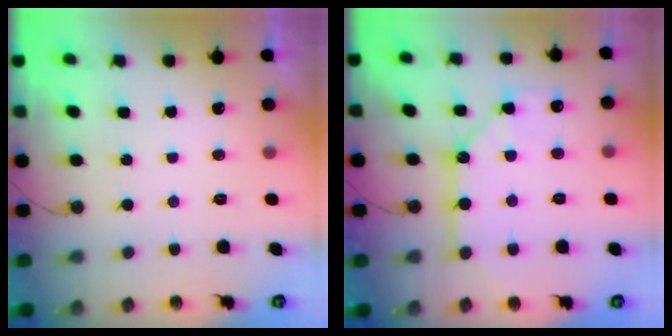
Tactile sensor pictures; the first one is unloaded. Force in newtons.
{"total": 12.1, "press": 12.1, "slide": 1.3}